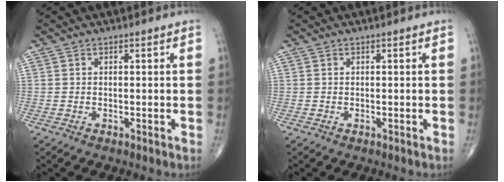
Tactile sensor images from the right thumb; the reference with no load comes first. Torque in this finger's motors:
{"motor_torque": [0.00, 0.00, 0.00, 0.00, 0.00]}